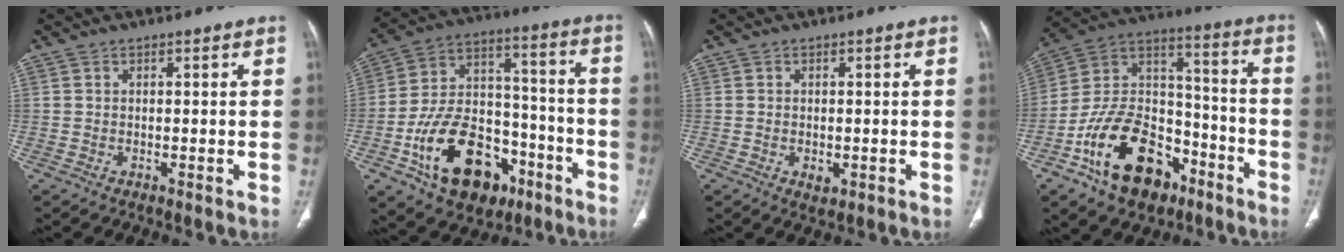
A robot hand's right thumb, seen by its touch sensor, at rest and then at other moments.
{"total": 22.2, "force": [-10.5, 13.8, 13.8], "torque": [-0.207, 0.080, -0.160]}
{"total": 2.1, "force": [-0.6, 1.3, 1.5], "torque": [-0.018, -0.001, -0.004]}
{"total": 21.4, "force": [-11.6, 13.0, 12.5], "torque": [-0.177, 0.091, -0.196]}